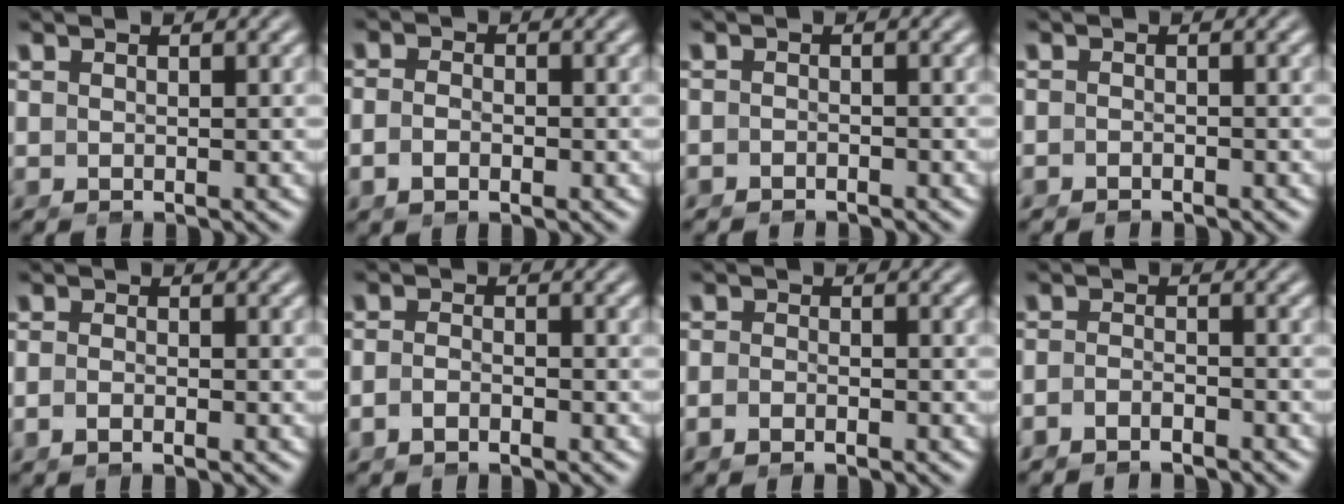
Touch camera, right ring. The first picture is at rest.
{"total": 1.8, "force": [-1.0, 0.9, 1.1], "torque": [-0.026, -0.009, -0.016]}
{"total": 1.4, "force": [-1.4, 0.2, -0.3], "torque": [-0.002, -0.014, -0.018]}
{"total": 1.1, "force": [-1.0, 0.0, -0.2], "torque": [-0.003, -0.011, -0.014]}
{"total": 1.3, "force": [-1.0, 0.3, 0.9], "torque": [-0.020, -0.005, -0.017]}
{"total": 1.7, "force": [-1.4, 0.7, 0.9], "torque": [-0.021, -0.009, -0.024]}
{"total": 1.8, "force": [-1.4, 0.9, 0.7], "torque": [-0.019, -0.007, -0.026]}
{"total": 2.5, "force": [-2.4, 0.6, 0.6], "torque": [-0.014, -0.012, -0.037]}